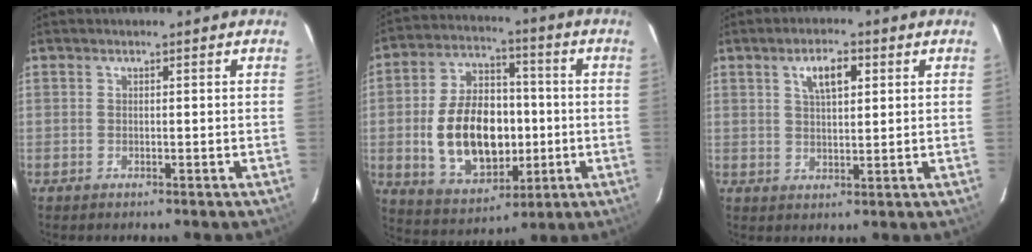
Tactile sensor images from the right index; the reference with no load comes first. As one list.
[{"total": 17.8, "force": [-2.0, 11.4, 13.5], "torque": [-0.271, 0.019, -0.010]}, {"total": 5.6, "force": [2.4, 2.1, 4.6], "torque": [-0.080, 0.010, 0.045]}]